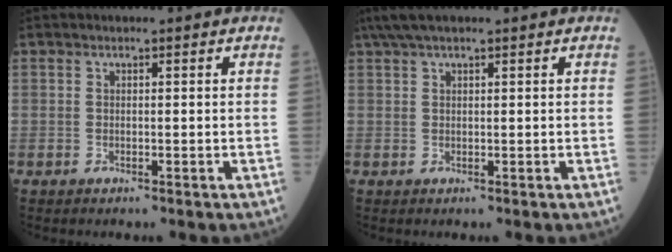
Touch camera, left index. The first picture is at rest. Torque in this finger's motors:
{"motor_torque": [0.46, -0.60, 0.10, 0.08]}